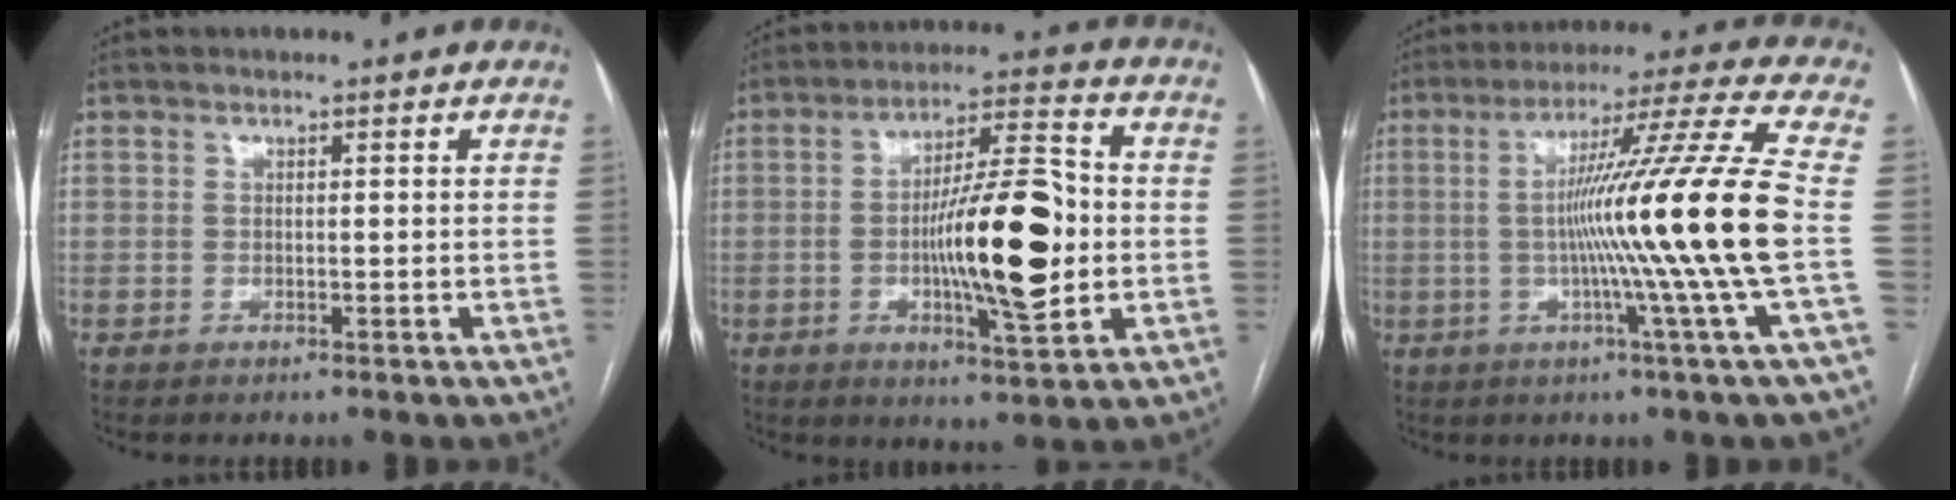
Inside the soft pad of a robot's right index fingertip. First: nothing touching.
{"total": 15.3, "force": [-1.7, 2.7, 14.9], "torque": [-0.245, 0.006, -0.026]}
{"total": 18.4, "force": [-1.8, -4.0, 17.9], "torque": [-0.279, -0.017, -0.042]}